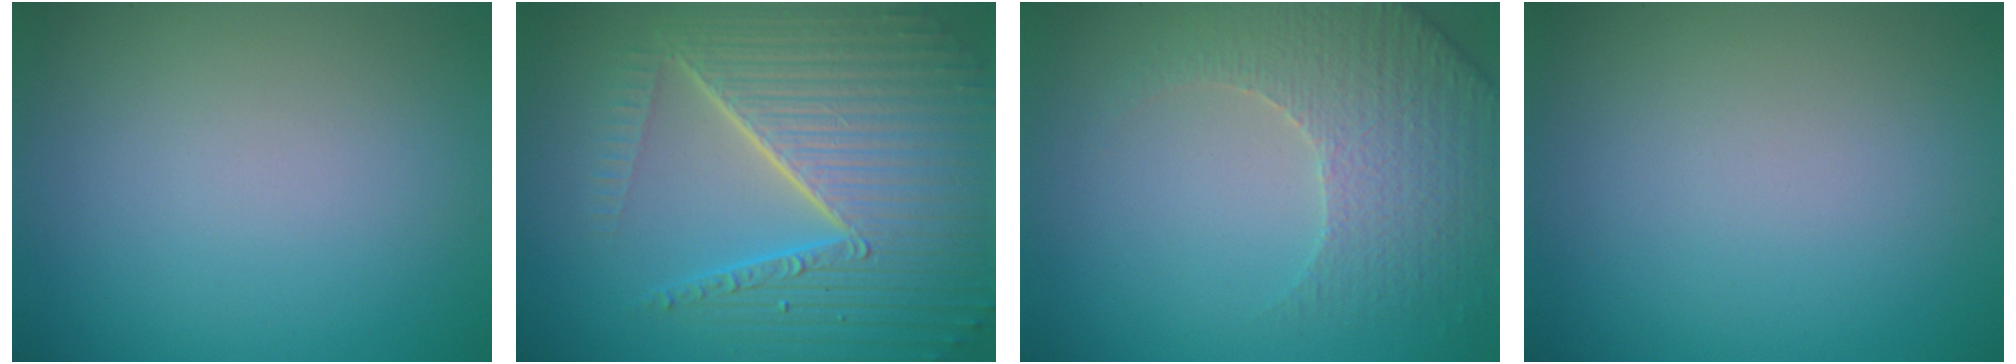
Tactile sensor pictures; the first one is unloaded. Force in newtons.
{"total": 10.1, "press": 6.3, "slide": 7.9}
{"total": 4.5, "press": 3.9, "slide": 2.4}
{"total": 0.0}